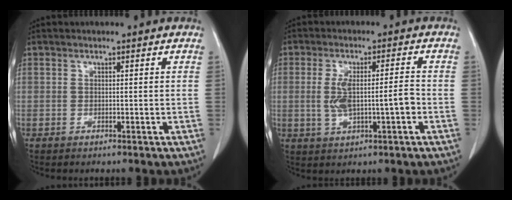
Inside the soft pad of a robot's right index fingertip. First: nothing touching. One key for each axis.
{"total": 7.0, "fx": -1.0, "fy": 1.5, "fz": 6.8, "tx": -0.135, "ty": 0.009, "tz": -0.010}